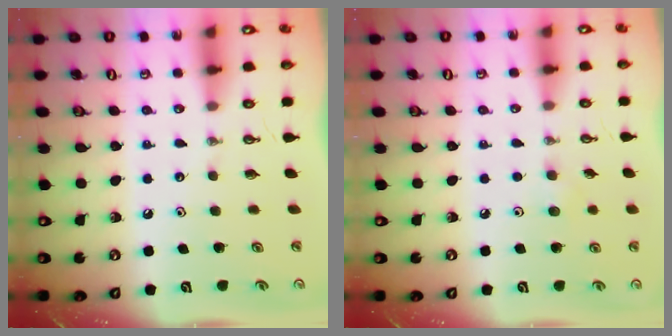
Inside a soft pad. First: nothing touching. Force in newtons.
{"total": 5.3, "press": 4.8, "slide": 2.4}